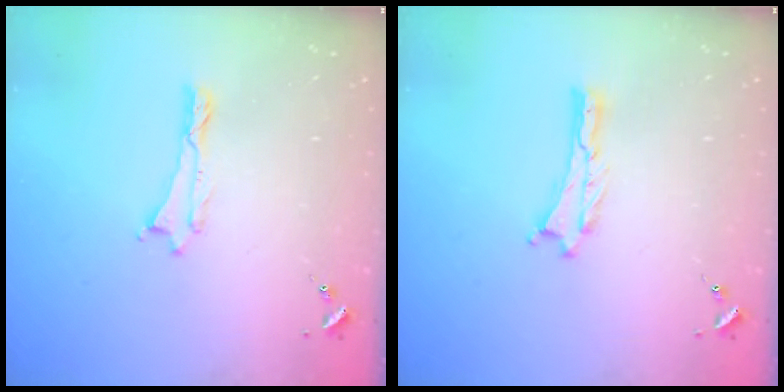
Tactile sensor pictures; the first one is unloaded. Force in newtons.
{"total": 0.0}